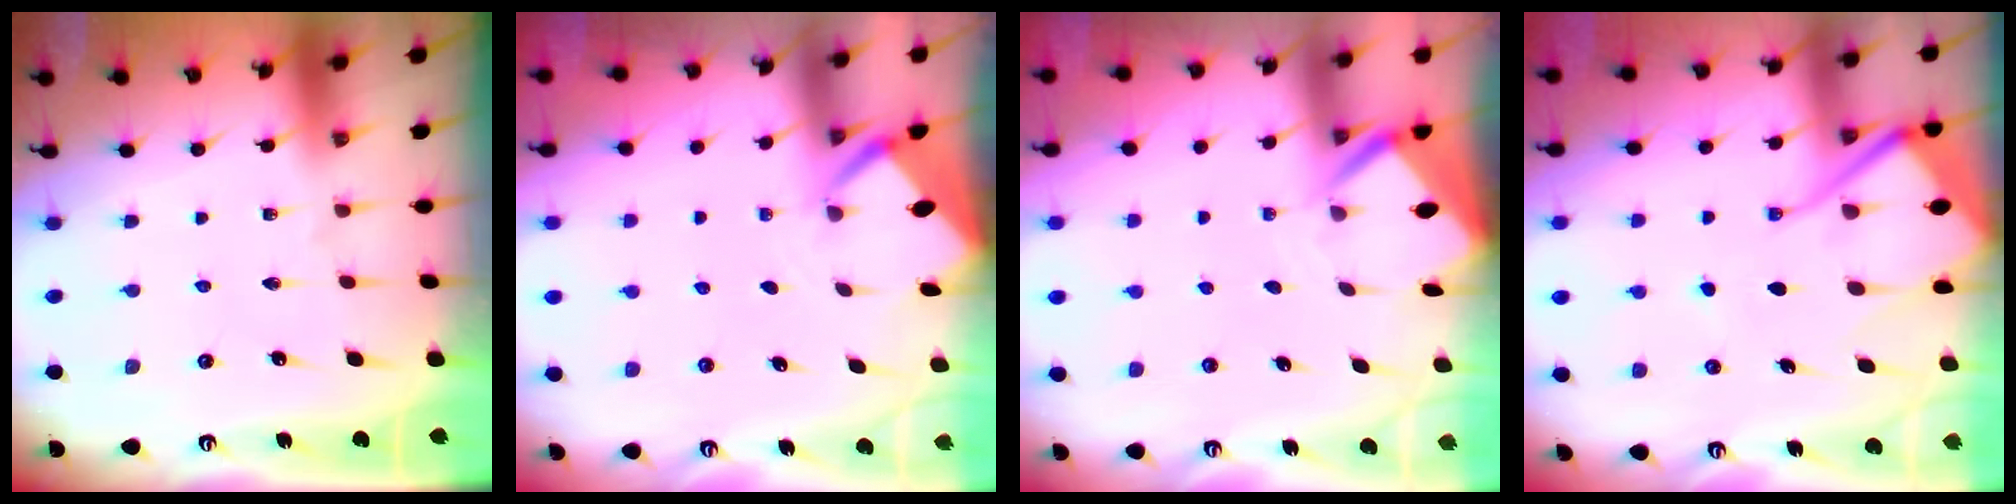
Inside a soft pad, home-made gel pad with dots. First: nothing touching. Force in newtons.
{"total": 2.2, "press": 2.2, "slide": 0.2}
{"total": 3.2, "press": 3.2, "slide": 0.3}
{"total": 12.3, "press": 12.3, "slide": 1.3}